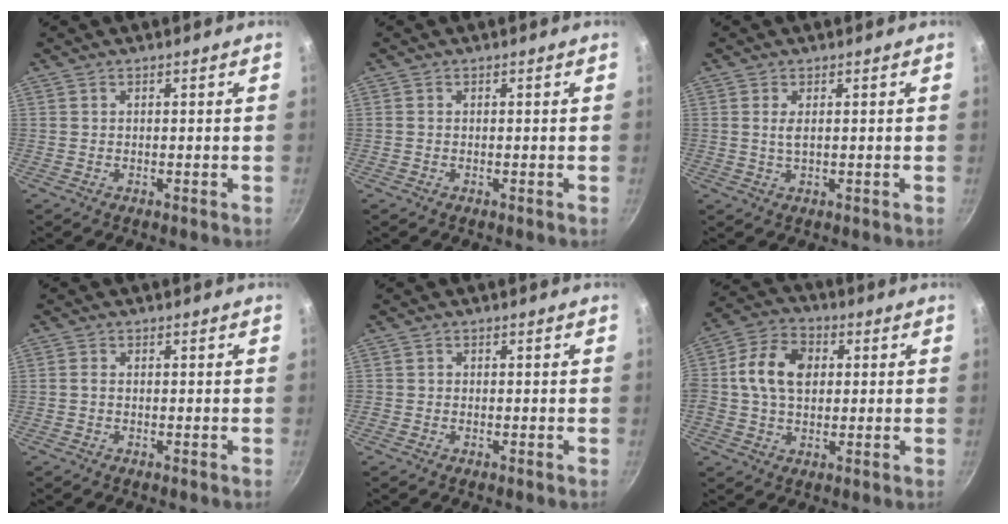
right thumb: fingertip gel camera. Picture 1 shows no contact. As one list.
[{"total": 0.0}, {"total": 6.9, "force": [1.0, 3.1, 6.0], "torque": [-0.120, -0.005, 0.023]}, {"total": 0.9, "force": [-0.2, 0.7, 0.6], "torque": [-0.013, 0.005, -0.005]}, {"total": 0.8, "force": [-0.3, 0.7, 0.1], "torque": [-0.001, 0.001, -0.006]}, {"total": 11.9, "force": [1.6, 8.5, 8.2], "torque": [-0.135, 0.014, 0.011]}]